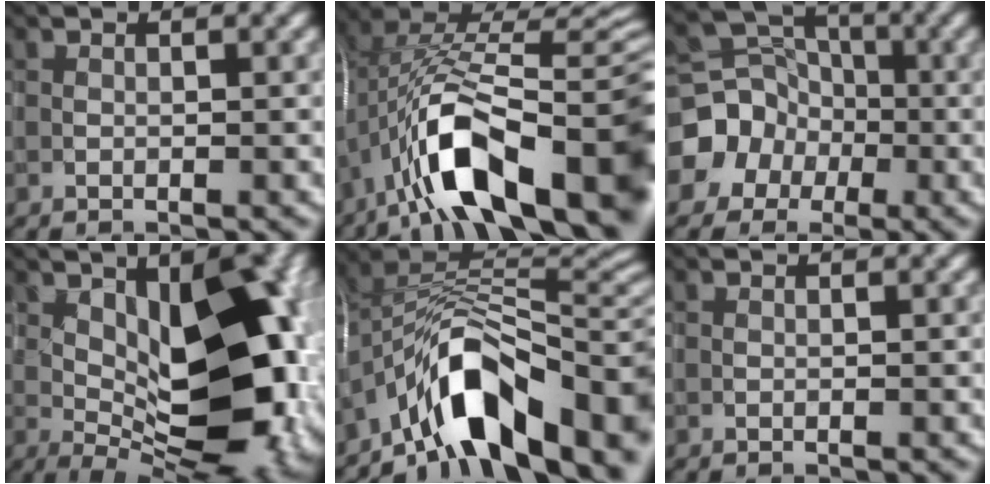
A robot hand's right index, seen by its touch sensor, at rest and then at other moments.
{"total": 16.7, "force": [-5.0, 7.3, 14.1], "torque": [-0.212, 0.010, -0.087]}
{"total": 8.5, "force": [-3.0, 7.7, 1.9], "torque": [-0.028, -0.009, -0.070]}
{"total": 15.4, "force": [1.2, 7.5, 13.4], "torque": [-0.165, 0.006, 0.016]}
{"total": 12.6, "force": [-6.1, 5.3, 9.7], "torque": [-0.142, 0.018, -0.112]}
{"total": 0.0}